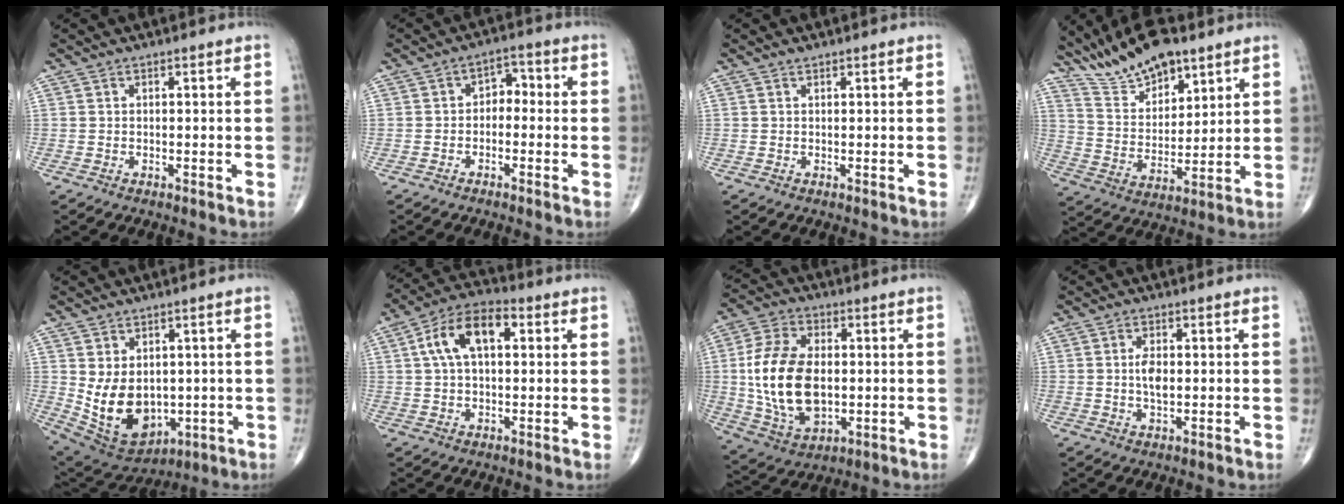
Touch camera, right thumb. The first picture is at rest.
{"total": 3.7, "force": [-0.7, 2.6, 2.6], "torque": [-0.019, 0.026, -0.024]}
{"total": 0.0}
{"total": 14.3, "force": [10.9, 5.5, 7.4], "torque": [-0.104, -0.051, 0.204]}
{"total": 13.0, "force": [-0.4, 9.3, 9.1], "torque": [-0.130, -0.008, 0.030]}
{"total": 11.4, "force": [2.7, 6.1, 9.2], "torque": [-0.167, 0.028, 0.040]}
{"total": 17.8, "force": [0.0, 10.9, 14.1], "torque": [-0.266, -0.002, 0.010]}
{"total": 3.6, "force": [0.2, 1.7, 3.2], "torque": [-0.057, -0.004, 0.003]}